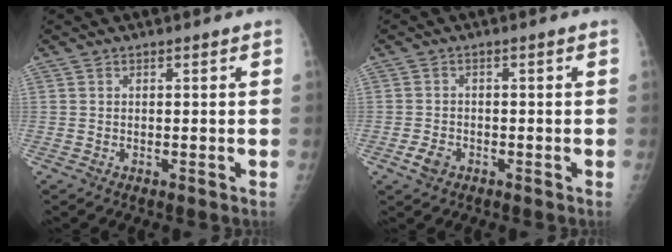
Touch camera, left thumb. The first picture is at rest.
{"total": 2.7, "force": [-1.4, 1.8, 1.5], "torque": [-0.030, 0.007, -0.022]}